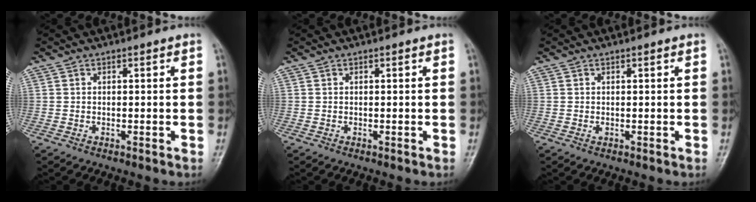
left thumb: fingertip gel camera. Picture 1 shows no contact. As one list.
[{"total": 0.0}, {"total": 0.5, "force": [0.2, 0.3, 0.4], "torque": [-0.005, 0.002, 0.004]}]